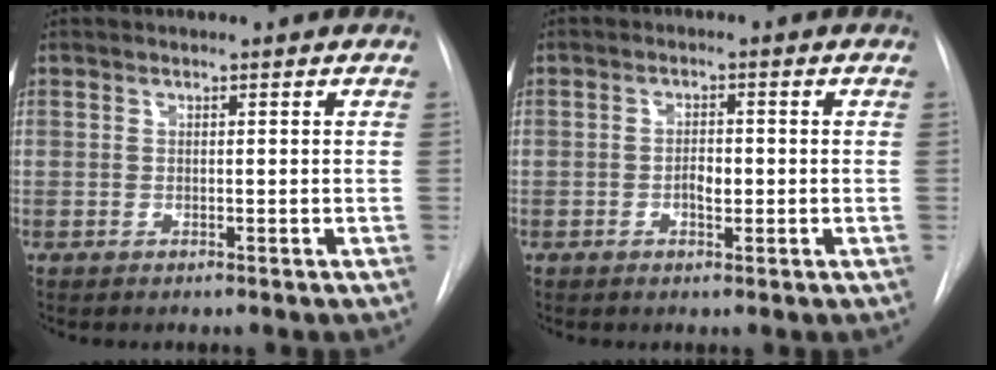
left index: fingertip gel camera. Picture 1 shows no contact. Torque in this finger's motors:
{"motor_torque": [0.11, 0.06, 0.04, 0.01]}